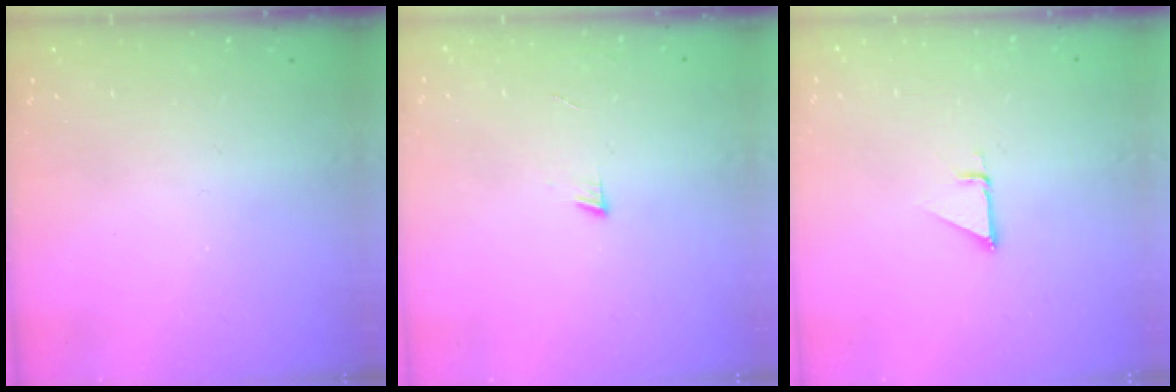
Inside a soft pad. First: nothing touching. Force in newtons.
{"total": 4.3, "press": 4.2, "slide": 0.4}
{"total": 2.3, "press": 2.3, "slide": 0.1}